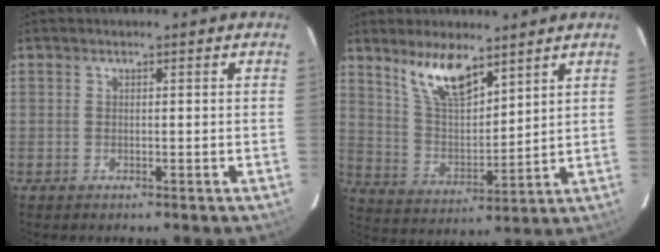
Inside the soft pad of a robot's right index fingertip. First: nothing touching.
{"total": 11.1, "force": [7.7, 3.7, 7.0], "torque": [-0.127, 0.002, 0.158]}